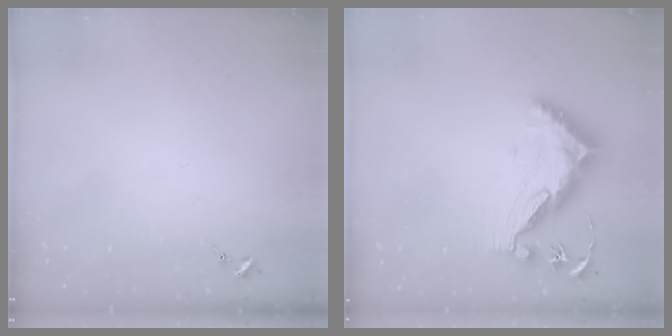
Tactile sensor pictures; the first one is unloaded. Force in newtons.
{"total": 11.5, "press": 11.4, "slide": 0.7}